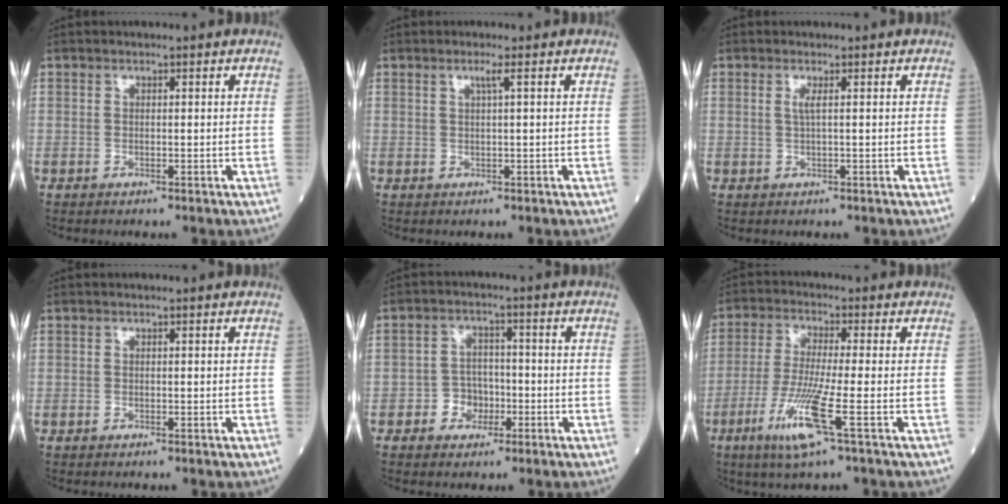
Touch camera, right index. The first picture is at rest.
{"total": 1.3, "force": [0.5, -0.4, 1.1], "torque": [-0.026, -0.002, 0.011]}
{"total": 1.2, "force": [0.3, -0.2, 1.1], "torque": [-0.030, 0.000, 0.004]}
{"total": 0.0}
{"total": 4.1, "force": [-1.6, 3.5, 1.6], "torque": [-0.018, 0.012, -0.027]}
{"total": 9.0, "force": [-3.8, -0.7, 8.2], "torque": [-0.171, -0.027, -0.078]}